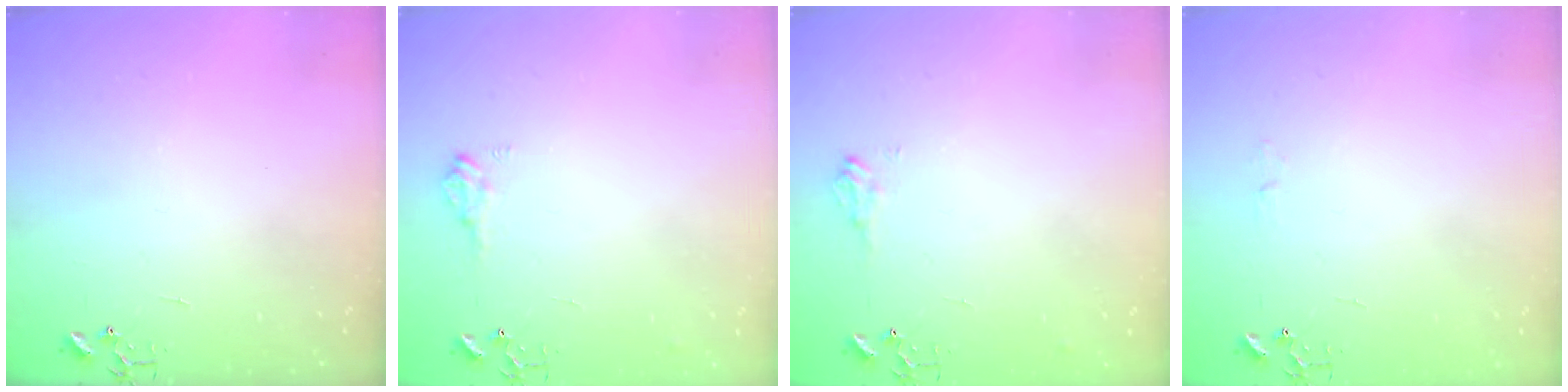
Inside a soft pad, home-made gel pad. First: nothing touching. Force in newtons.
{"total": 8.8, "press": 8.7, "slide": 1.0}
{"total": 8.5, "press": 8.4, "slide": 0.8}
{"total": 3.6, "press": 3.6, "slide": 0.4}